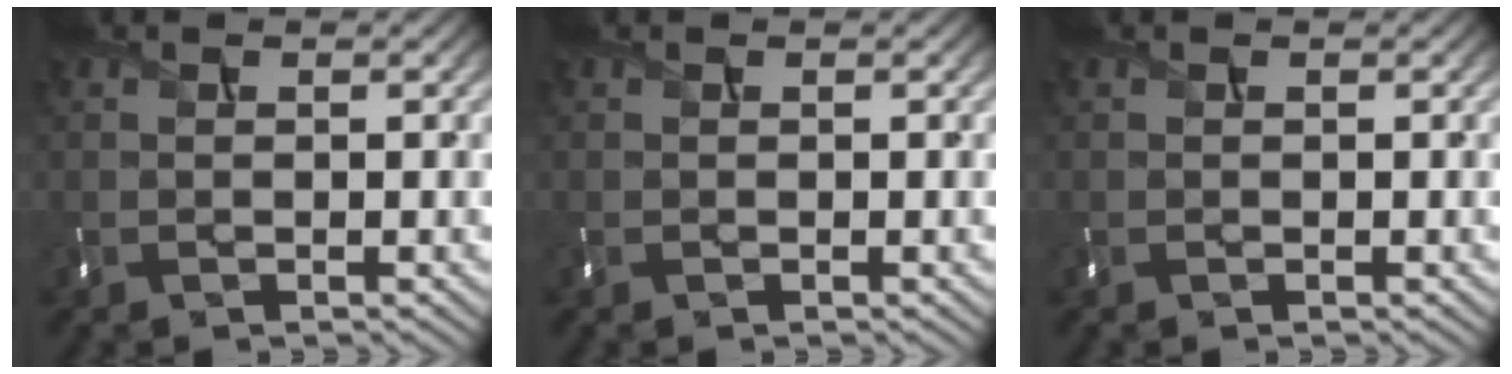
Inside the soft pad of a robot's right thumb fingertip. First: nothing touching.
{"total": 0.0}
{"total": 0.0}